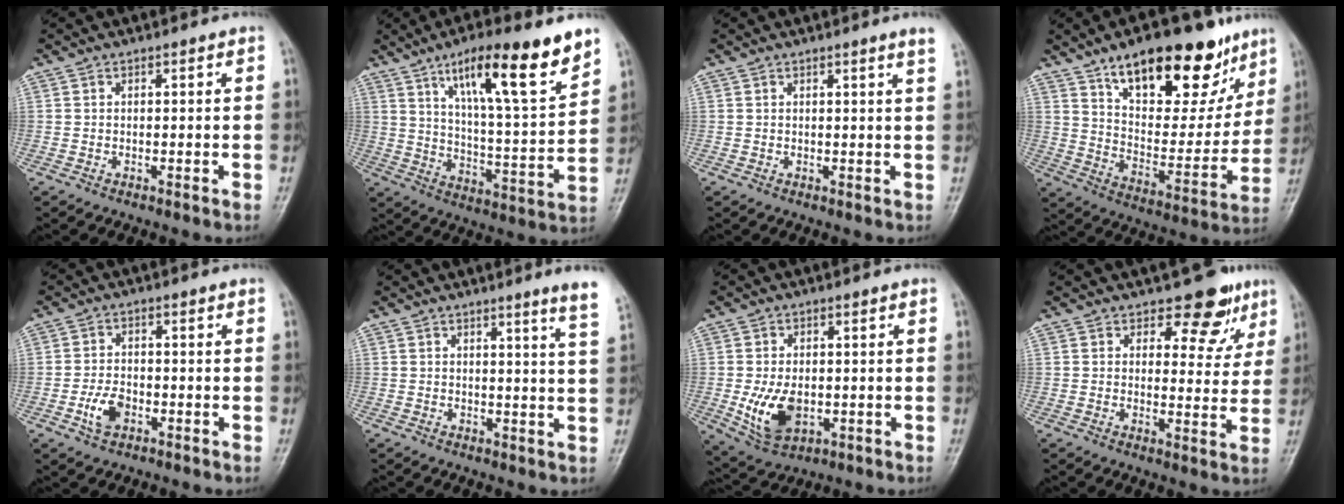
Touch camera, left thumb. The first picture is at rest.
{"total": 18.6, "force": [11.5, 3.5, 14.2], "torque": [-0.205, -0.053, 0.191]}
{"total": 2.1, "force": [1.5, -0.5, 1.4], "torque": [-0.019, -0.008, 0.019]}
{"total": 24.8, "force": [15.4, 10.9, 16.2], "torque": [-0.185, -0.050, 0.240]}
{"total": 4.9, "force": [-2.0, 3.1, 3.2], "torque": [-0.058, 0.010, -0.039]}
{"total": 5.5, "force": [4.0, -0.7, 3.7], "torque": [-0.048, -0.027, 0.040]}
{"total": 9.0, "force": [-1.5, 5.9, 6.7], "torque": [-0.112, -0.009, -0.014]}
{"total": 7.8, "force": [5.5, 4.4, 3.3], "torque": [-0.004, -0.034, 0.064]}